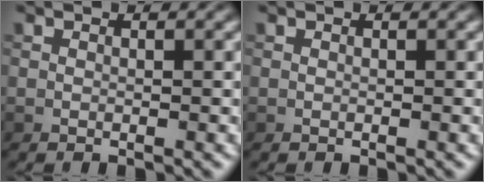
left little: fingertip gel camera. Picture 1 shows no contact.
{"total": 0.0}